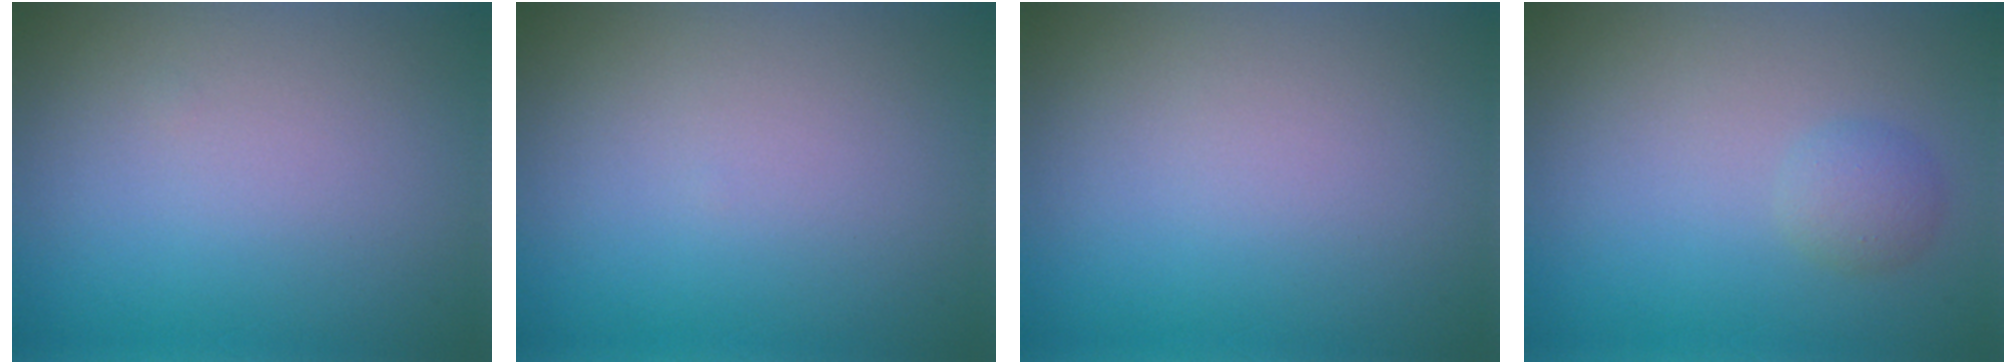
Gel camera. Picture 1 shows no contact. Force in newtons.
{"total": 0.0}
{"total": 0.0}
{"total": 1.4, "press": 1.4, "slide": 0.0}